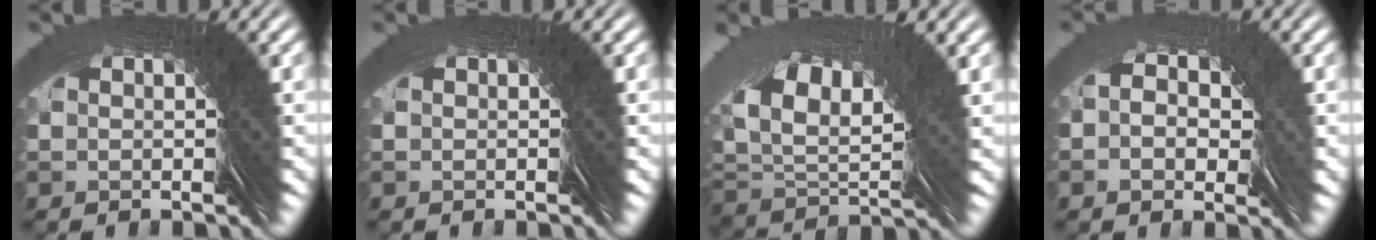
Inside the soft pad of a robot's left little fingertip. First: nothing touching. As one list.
[{"total": 0.0}, {"total": 4.3, "force": [3.0, 1.4, 2.8], "torque": [-0.060, 0.022, 0.042]}, {"total": 2.2, "force": [1.0, 1.9, 0.1], "torque": [0.008, 0.018, 0.005]}]